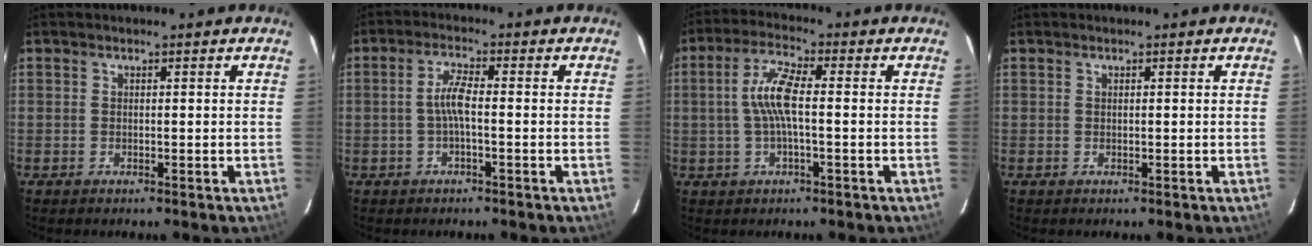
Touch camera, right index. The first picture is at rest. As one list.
[{"total": 3.6, "force": [-0.8, 0.5, 3.5], "torque": [-0.073, 0.008, -0.015]}, {"total": 7.0, "force": [-0.2, 1.4, 6.9], "torque": [-0.140, 0.011, -0.003]}, {"total": 0.0}]